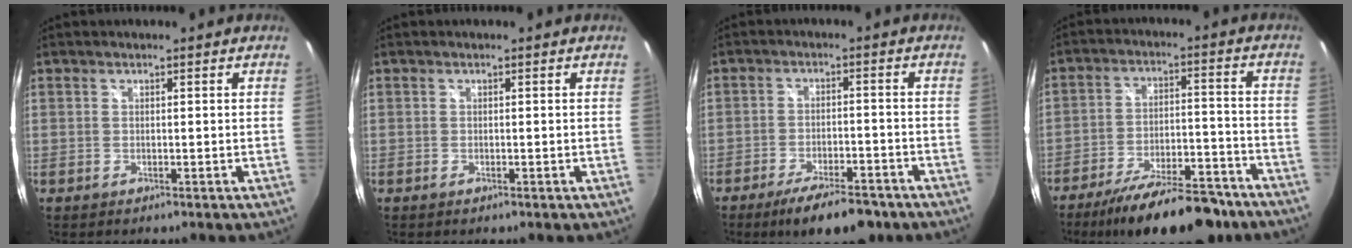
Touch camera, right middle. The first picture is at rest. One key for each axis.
{"total": 0.0}
{"total": 10.9, "fx": -8.2, "fy": 3.1, "fz": 6.5, "tx": -0.130, "ty": -0.016, "tz": -0.125}
{"total": 20.0, "fx": -16.1, "fy": 5.8, "fz": 10.4, "tx": -0.180, "ty": -0.014, "tz": -0.231}